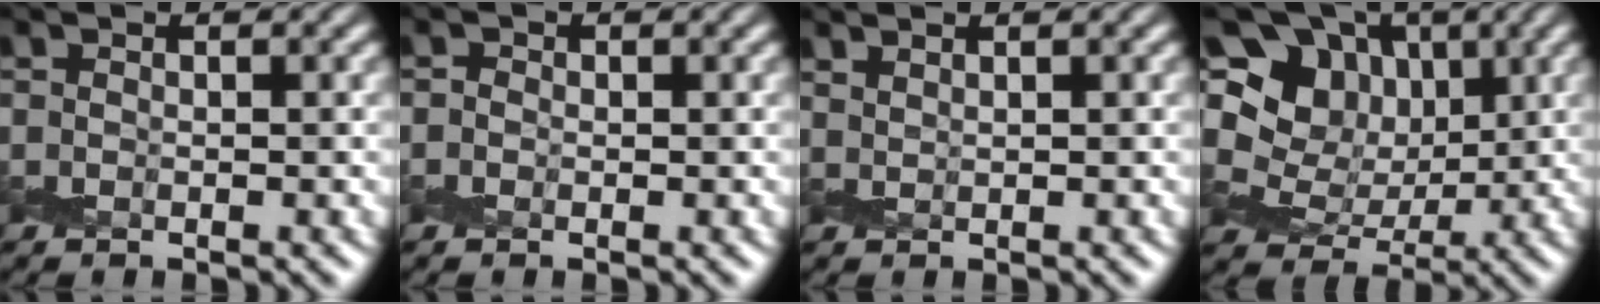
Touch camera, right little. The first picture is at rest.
{"total": 0.7, "force": [-0.3, 0.7, 0.2], "torque": [-0.003, -0.001, -0.009]}
{"total": 1.0, "force": [1.0, -0.1, -0.1], "torque": [-0.004, -0.001, 0.025]}
{"total": 9.7, "force": [3.9, 7.4, 4.9], "torque": [-0.110, 0.038, 0.047]}